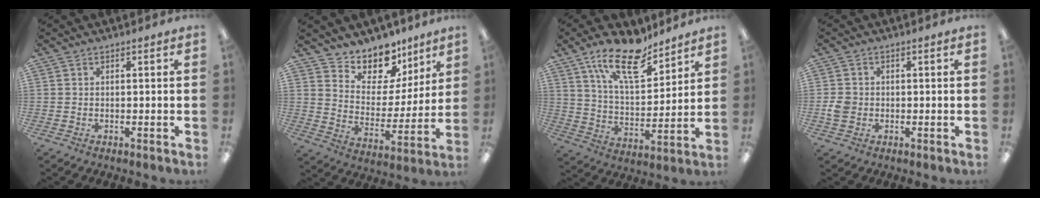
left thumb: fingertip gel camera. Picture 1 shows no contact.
{"total": 11.0, "force": [9.1, 6.0, 1.7], "torque": [-0.034, -0.086, 0.172]}
{"total": 17.3, "force": [12.3, 6.6, 10.3], "torque": [-0.170, -0.062, 0.211]}
{"total": 3.2, "force": [-0.4, 2.8, 1.4], "torque": [-0.023, 0.006, -0.006]}